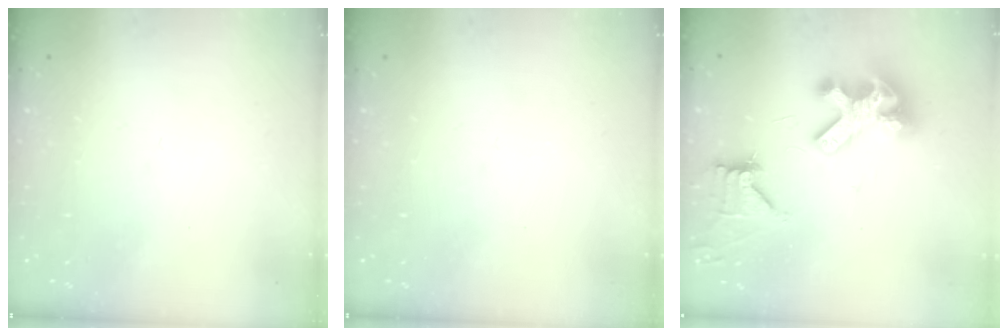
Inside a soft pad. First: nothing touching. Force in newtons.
{"total": 0.0}
{"total": 12.5, "press": 12.4, "slide": 1.6}